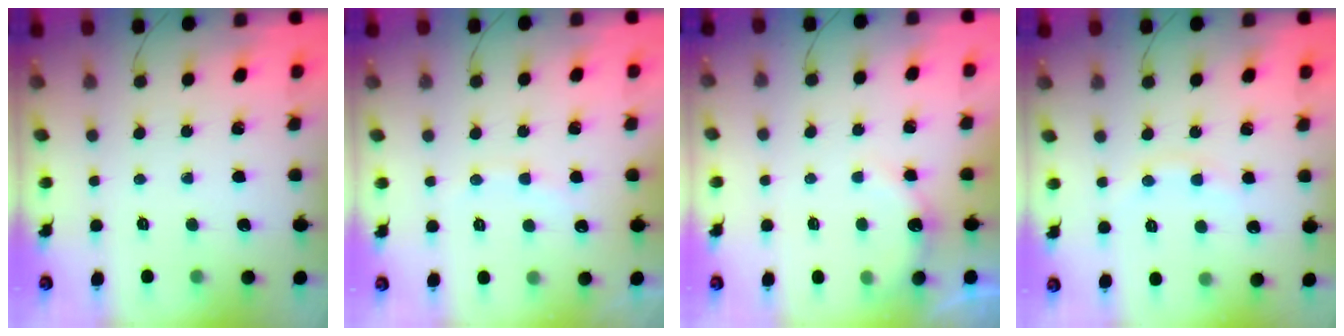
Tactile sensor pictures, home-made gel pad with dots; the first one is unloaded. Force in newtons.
{"total": 7.3, "press": 7.2, "slide": 1.0}
{"total": 6.8, "press": 6.6, "slide": 1.3}
{"total": 5.5, "press": 5.3, "slide": 1.6}